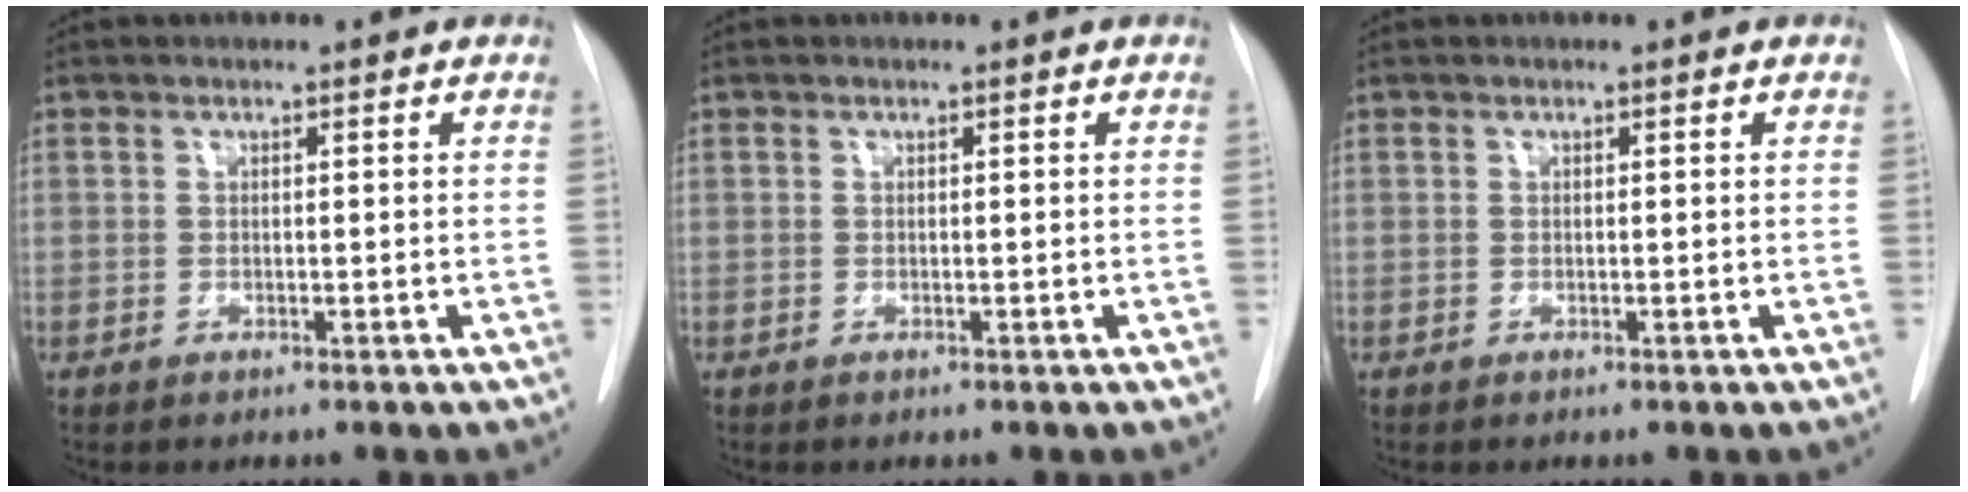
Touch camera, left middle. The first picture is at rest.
{"total": 0.0}
{"total": 0.0}